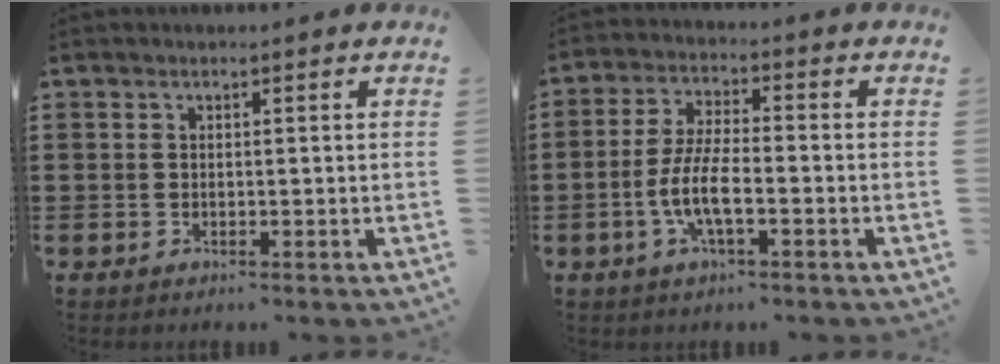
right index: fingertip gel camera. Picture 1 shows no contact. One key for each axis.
{"total": 6.9, "fx": -2.3, "fy": 1.9, "fz": 6.2, "tx": -0.144, "ty": -0.014, "tz": -0.051}